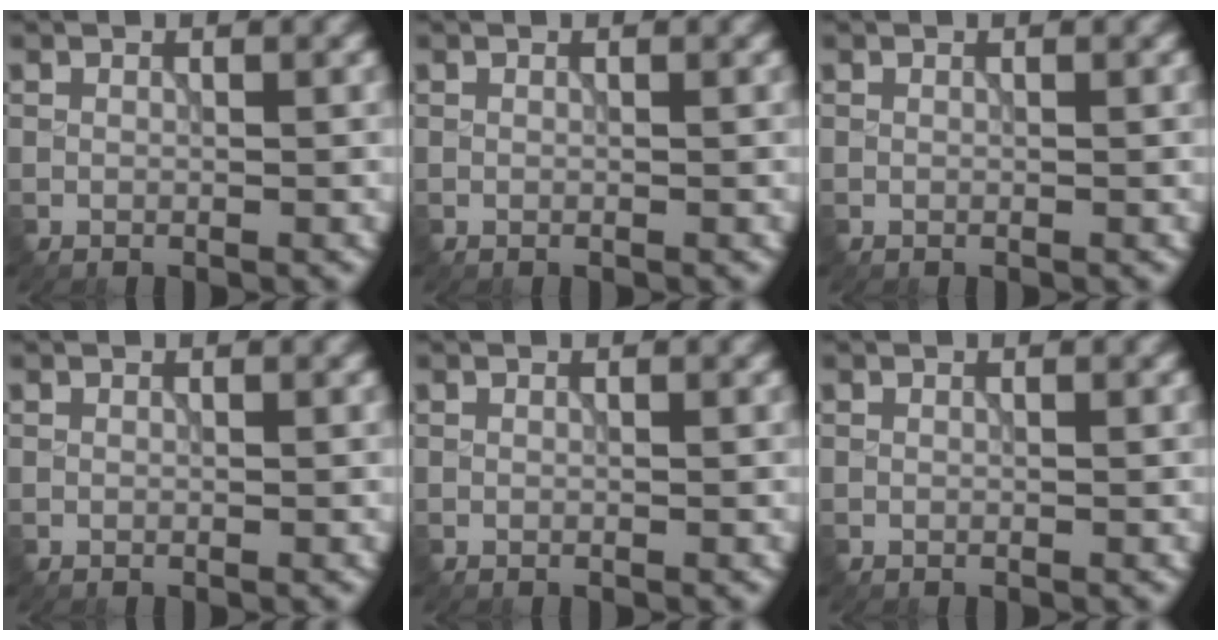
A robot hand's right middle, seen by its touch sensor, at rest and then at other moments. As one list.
[{"total": 0.0}, {"total": 0.0}, {"total": 0.0}, {"total": 0.0}, {"total": 0.0}]